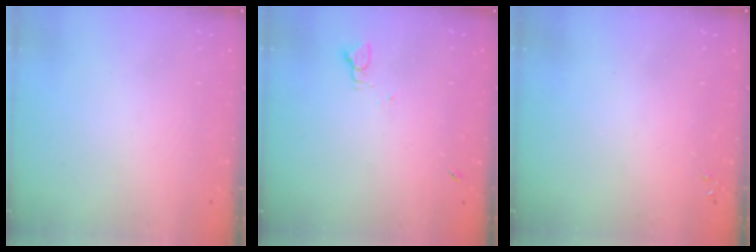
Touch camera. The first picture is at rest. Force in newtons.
{"total": 2.7, "press": 2.7, "slide": 0.3}
{"total": 0.0}